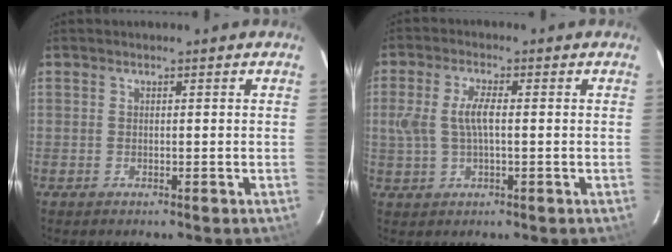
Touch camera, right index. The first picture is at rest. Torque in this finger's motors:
{"motor_torque": [0.15, -0.01, 0.19, 0.10]}